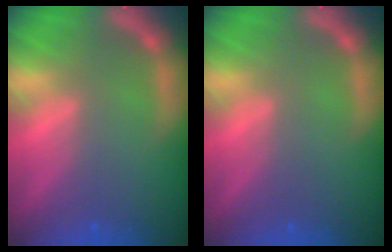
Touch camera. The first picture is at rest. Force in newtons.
{"total": 0.0}